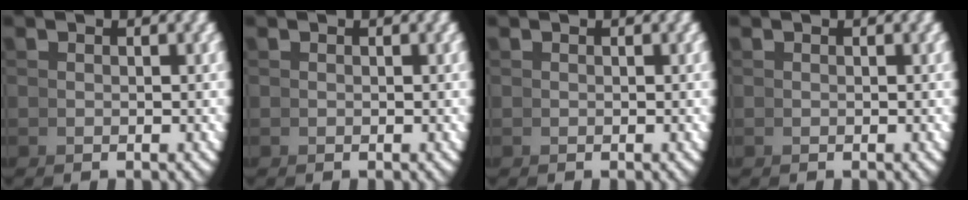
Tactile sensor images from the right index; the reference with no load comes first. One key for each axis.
{"total": 0.0}
{"total": 0.0}
{"total": 0.0}